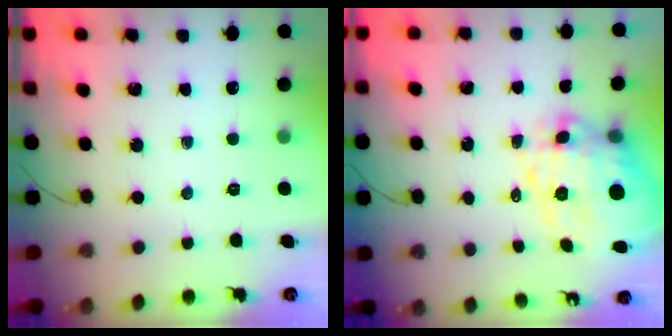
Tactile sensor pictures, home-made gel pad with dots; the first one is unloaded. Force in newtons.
{"total": 19.0, "press": 18.4, "slide": 4.6}